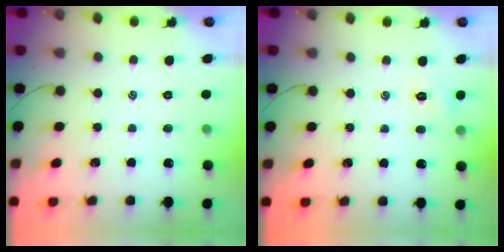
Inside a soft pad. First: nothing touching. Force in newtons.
{"total": 2.2, "press": 2.2, "slide": 0.5}